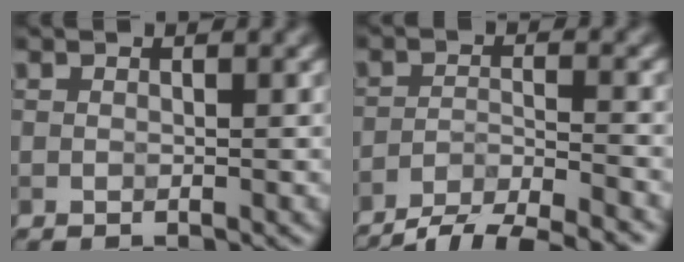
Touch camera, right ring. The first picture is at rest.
{"total": 6.6, "force": [-5.8, 1.3, 2.9], "torque": [-0.048, -0.012, -0.094]}